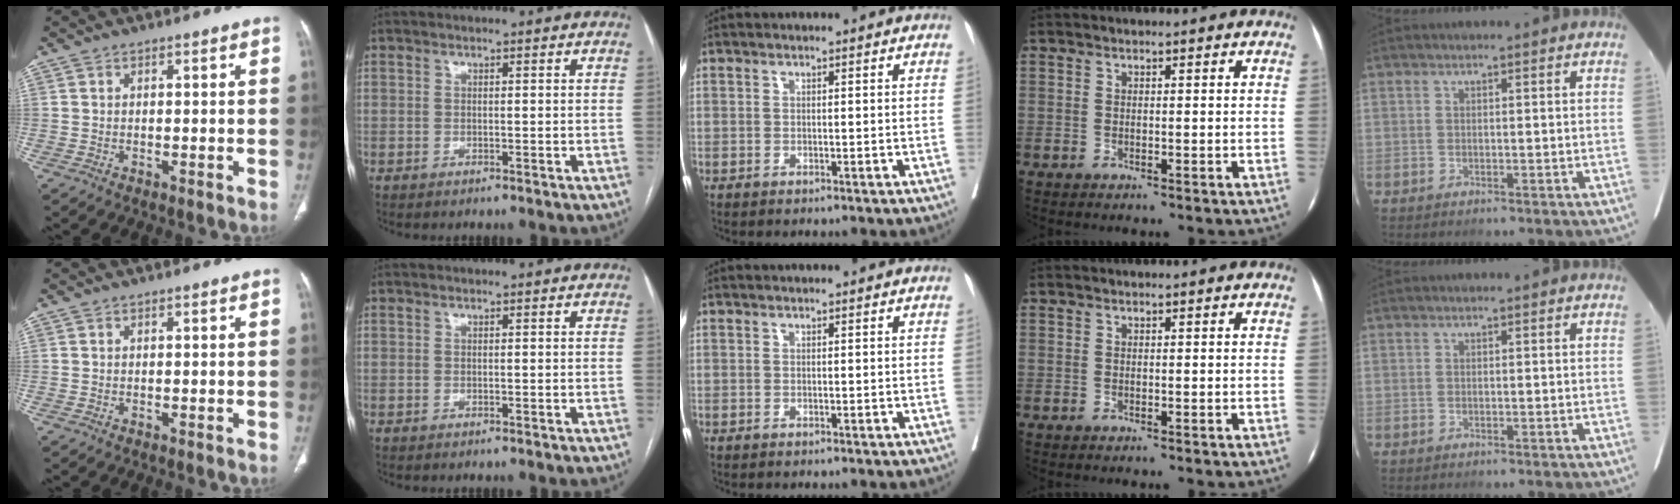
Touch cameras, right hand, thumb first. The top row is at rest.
{}